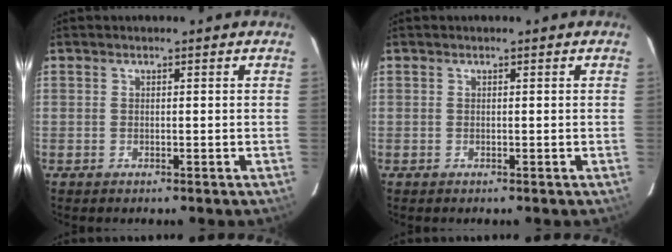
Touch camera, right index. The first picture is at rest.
{"total": 0.0}